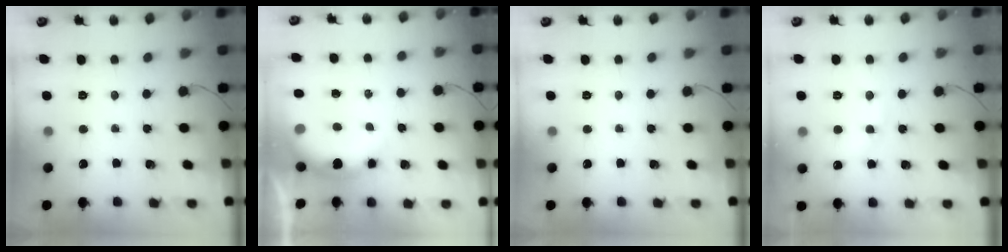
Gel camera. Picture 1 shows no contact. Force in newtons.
{"total": 8.2, "press": 8.1, "slide": 1.0}
{"total": 0.0}
{"total": 6.8, "press": 6.7, "slide": 1.3}